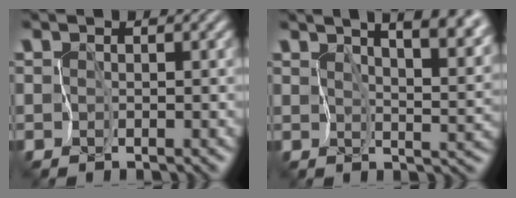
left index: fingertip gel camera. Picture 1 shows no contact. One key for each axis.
{"total": 11.5, "fx": 7.2, "fy": 4.3, "fz": 8.0, "tx": -0.108, "ty": 0.032, "tz": 0.094}